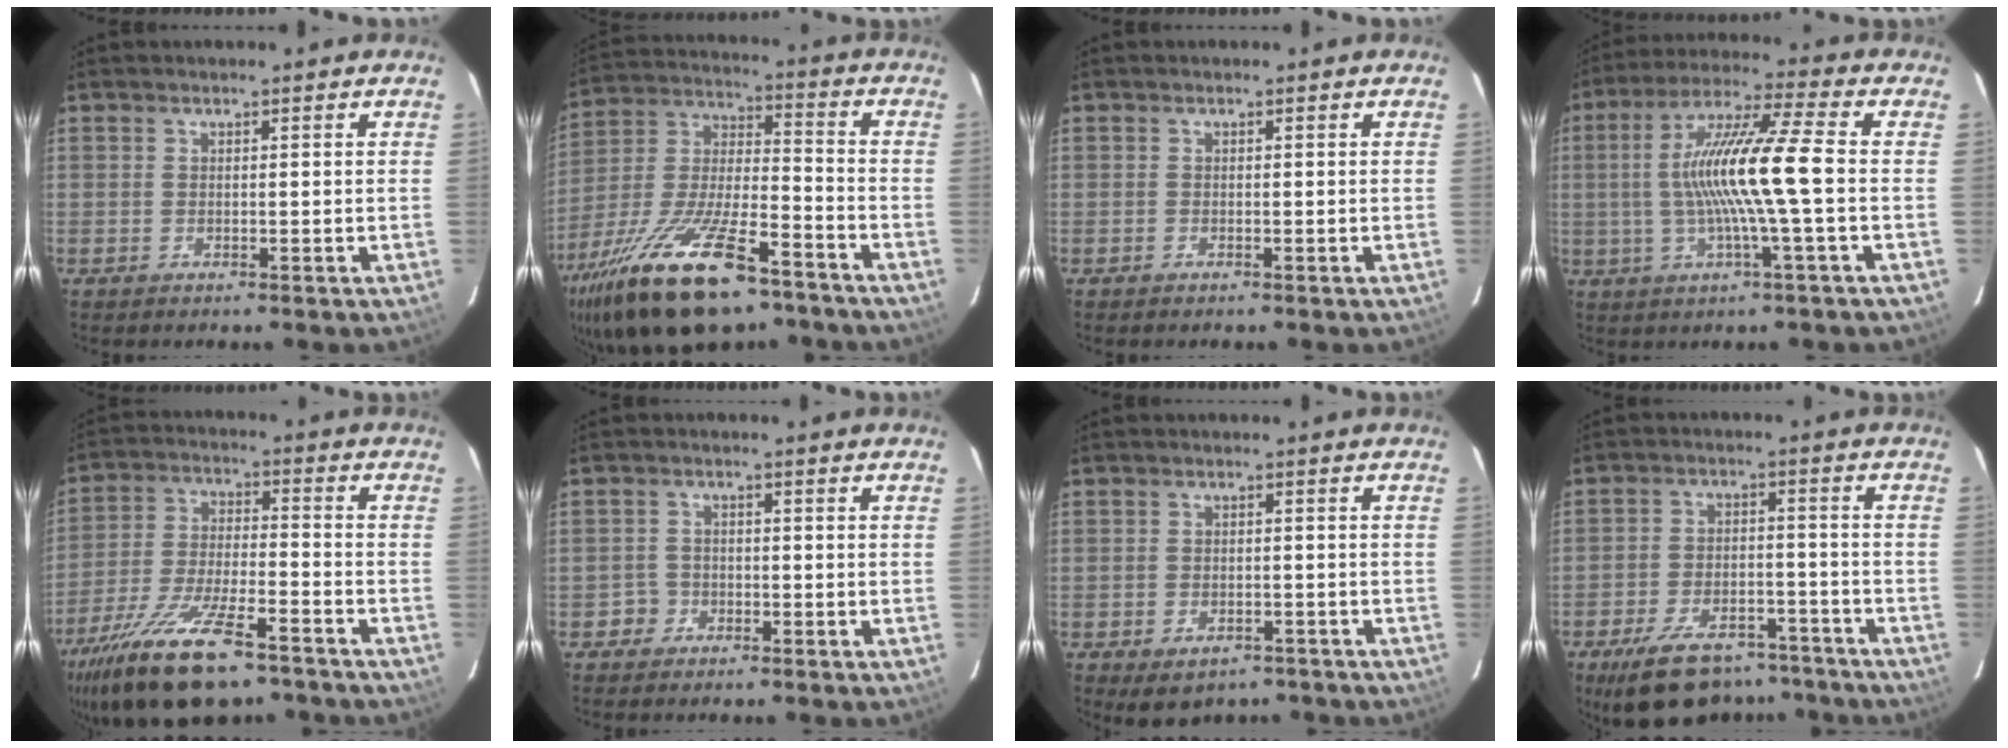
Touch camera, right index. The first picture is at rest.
{"total": 25.2, "force": [-16.2, 8.6, 17.3], "torque": [-0.345, -0.035, -0.278]}
{"total": 0.0}
{"total": 13.7, "force": [-1.0, -0.3, 13.6], "torque": [-0.255, 0.010, -0.020]}
{"total": 19.5, "force": [-13.9, 6.0, 12.3], "torque": [-0.249, -0.044, -0.240]}
{"total": 2.7, "force": [-1.4, 2.3, -0.5], "torque": [0.011, 0.017, -0.023]}
{"total": 6.4, "force": [-4.3, 3.8, 2.9], "torque": [-0.053, -0.004, -0.048]}
{"total": 16.0, "force": [-12.3, 7.1, 7.4], "torque": [-0.154, 0.002, -0.173]}